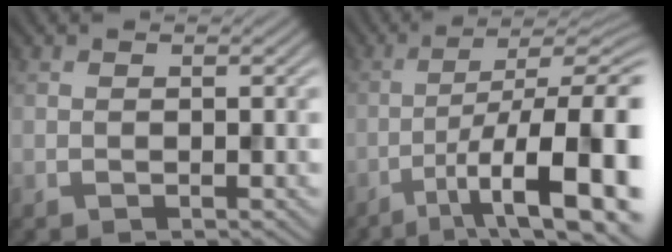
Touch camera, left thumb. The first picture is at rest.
{"total": 14.3, "force": [-5.5, 3.7, 12.7], "torque": [-0.196, -0.003, -0.078]}